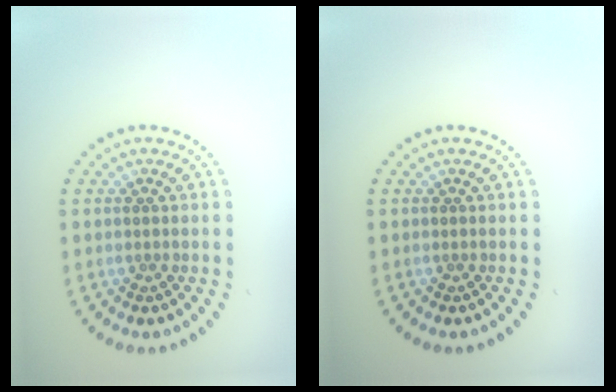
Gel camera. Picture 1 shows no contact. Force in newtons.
{"total": 0.0}